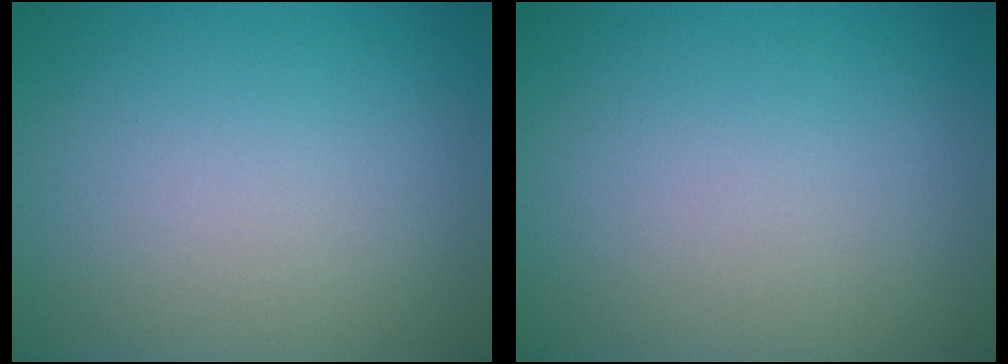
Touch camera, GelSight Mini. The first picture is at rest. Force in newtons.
{"total": 0.0}